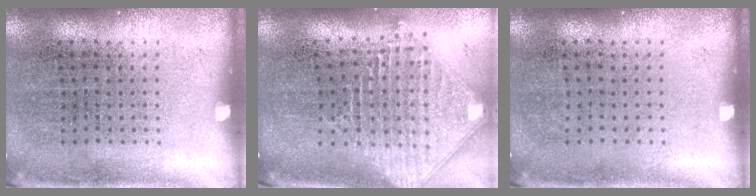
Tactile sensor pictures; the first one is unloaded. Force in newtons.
{"total": 2.5, "press": 2.0, "slide": 1.6}
{"total": 0.0}